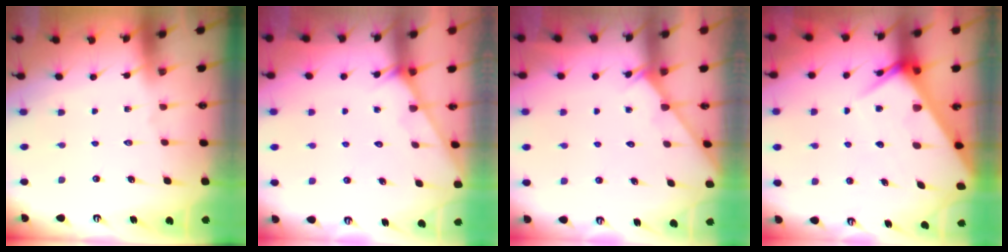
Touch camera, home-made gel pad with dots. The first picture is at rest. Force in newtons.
{"total": 2.0, "press": 2.0, "slide": 0.1}
{"total": 2.6, "press": 2.5, "slide": 0.3}
{"total": 6.2, "press": 6.2, "slide": 0.4}